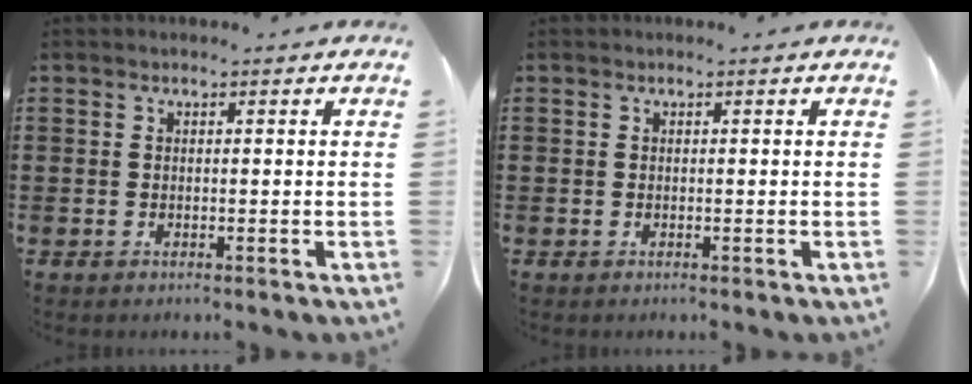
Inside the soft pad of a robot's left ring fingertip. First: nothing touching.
{"total": 0.0}